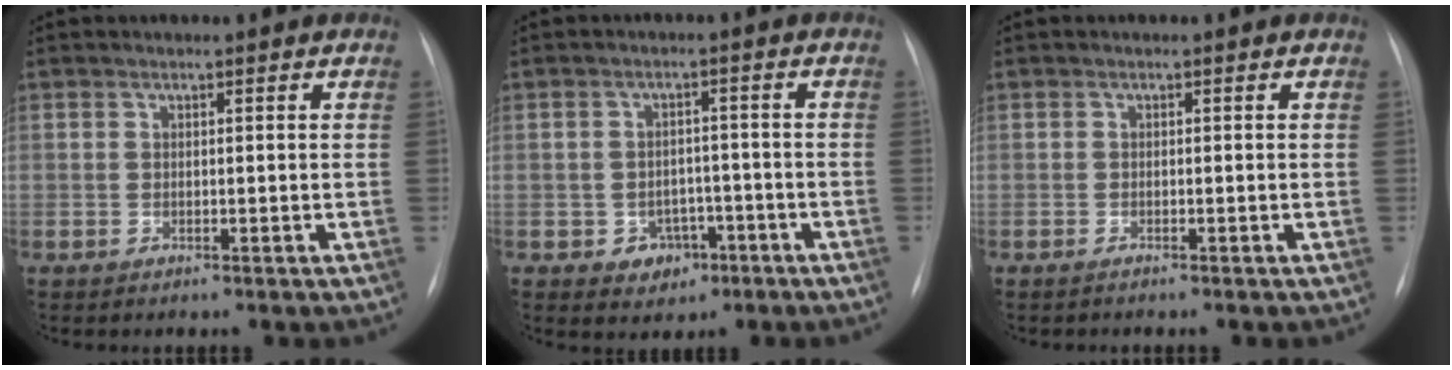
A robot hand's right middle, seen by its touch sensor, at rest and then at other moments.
{"total": 4.5, "force": [-2.1, 3.6, 1.6], "torque": [-0.017, 0.012, -0.020]}
{"total": 0.7, "force": [-0.6, 0.0, 0.4], "torque": [-0.007, -0.001, -0.008]}